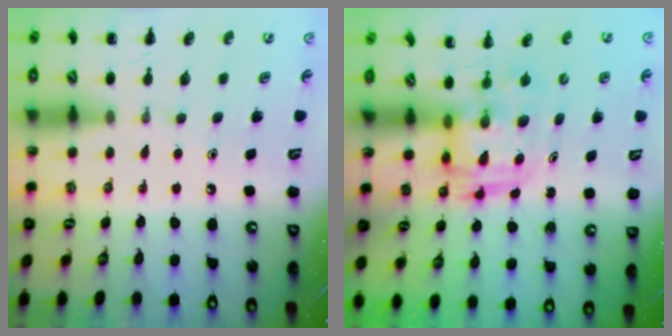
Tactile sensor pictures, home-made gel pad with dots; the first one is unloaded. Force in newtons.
{"total": 3.4, "press": 3.4, "slide": 0.7}